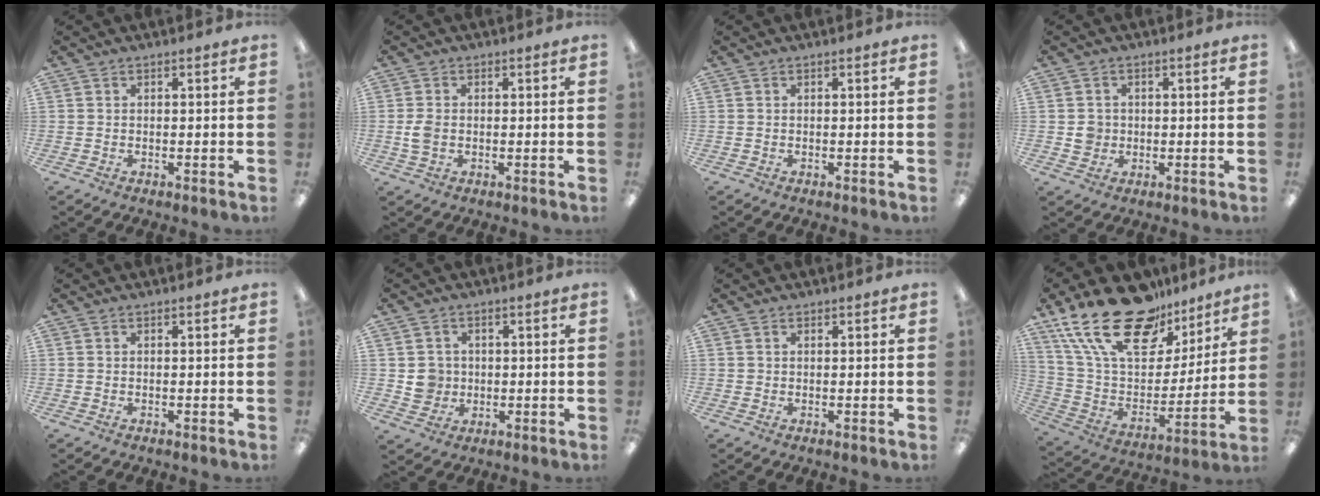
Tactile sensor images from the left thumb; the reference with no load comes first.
{"total": 3.6, "force": [-0.3, 2.5, 2.6], "torque": [-0.052, 0.003, -0.005]}
{"total": 0.0}
{"total": 3.4, "force": [0.1, 3.3, 0.7], "torque": [-0.003, 0.000, -0.002]}
{"total": 0.0}
{"total": 4.9, "force": [0.2, 4.8, 0.7], "torque": [-0.008, 0.006, 0.004]}
{"total": 0.6, "force": [0.4, 0.5, 0.0], "torque": [-0.001, 0.003, 0.006]}
{"total": 24.5, "force": [17.1, 12.0, 12.6], "torque": [-0.245, -0.104, 0.307]}